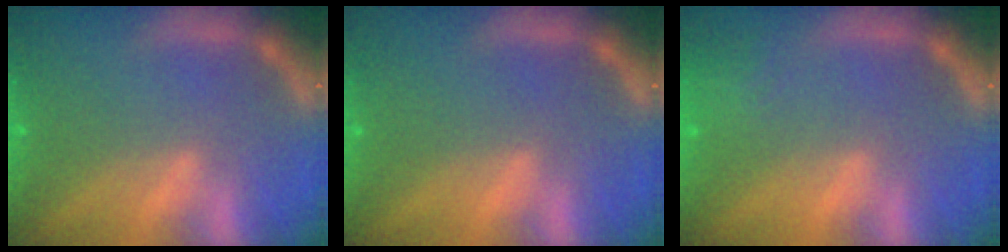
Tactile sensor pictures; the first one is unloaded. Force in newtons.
{"total": 0.0}
{"total": 2.4}